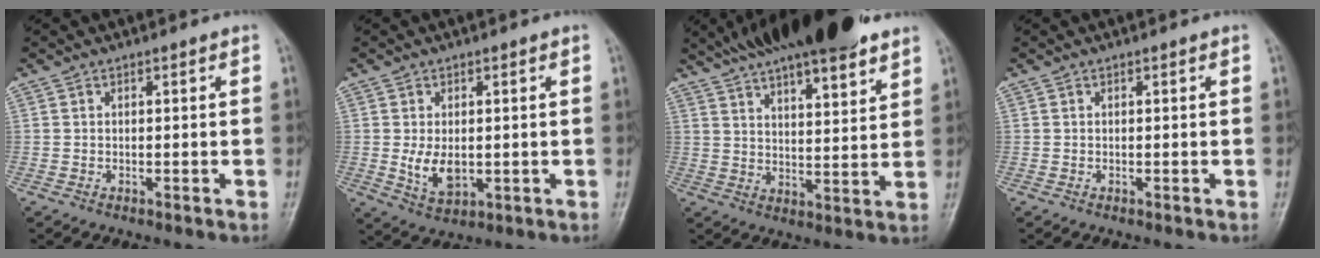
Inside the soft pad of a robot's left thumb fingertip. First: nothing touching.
{"total": 5.8, "force": [-0.2, 3.7, 4.4], "torque": [-0.065, -0.012, 0.008]}
{"total": 19.3, "force": [13.9, 5.6, 12.2], "torque": [-0.171, -0.028, 0.220]}
{"total": 0.0}